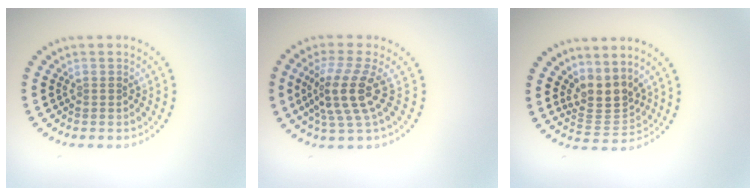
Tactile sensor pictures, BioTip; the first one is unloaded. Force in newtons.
{"total": 4.3, "press": 3.1, "slide": 2.9}
{"total": 3.2, "press": 2.5, "slide": 2.0}